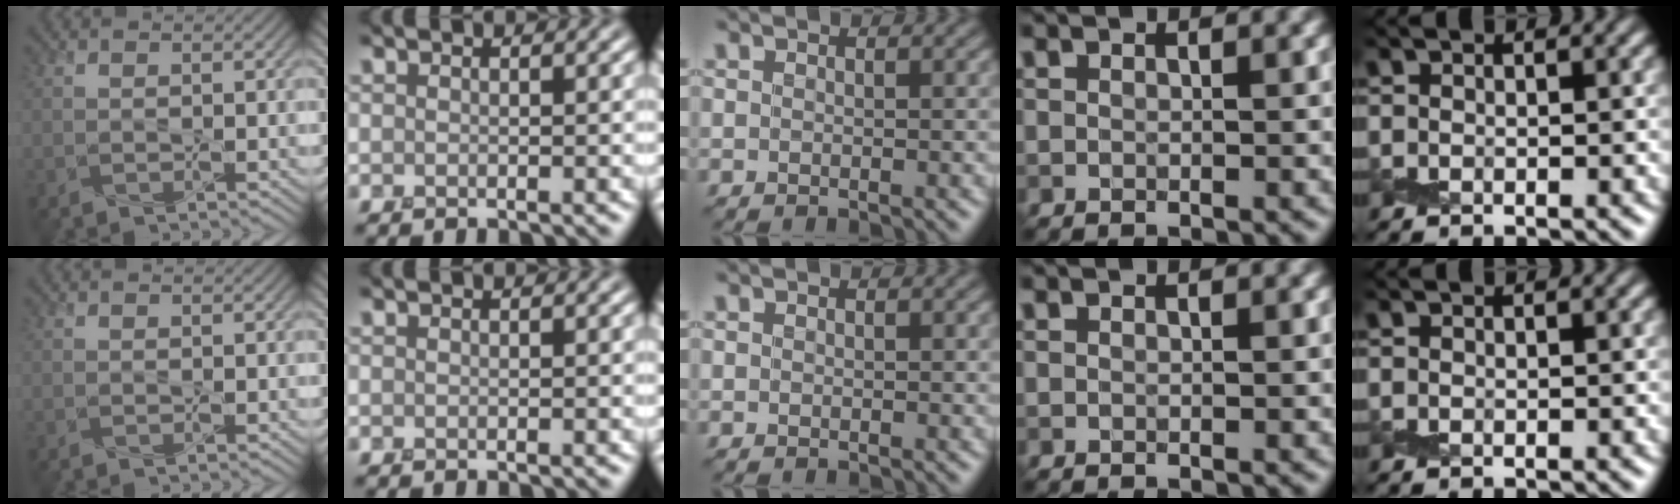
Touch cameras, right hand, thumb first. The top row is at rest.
{}